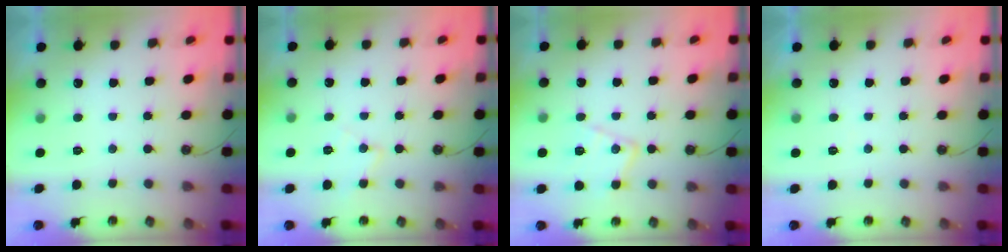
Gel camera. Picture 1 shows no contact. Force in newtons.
{"total": 6.8, "press": 6.8, "slide": 0.4}
{"total": 13.0, "press": 13.0, "slide": 0.9}
{"total": 2.3, "press": 2.2, "slide": 0.4}